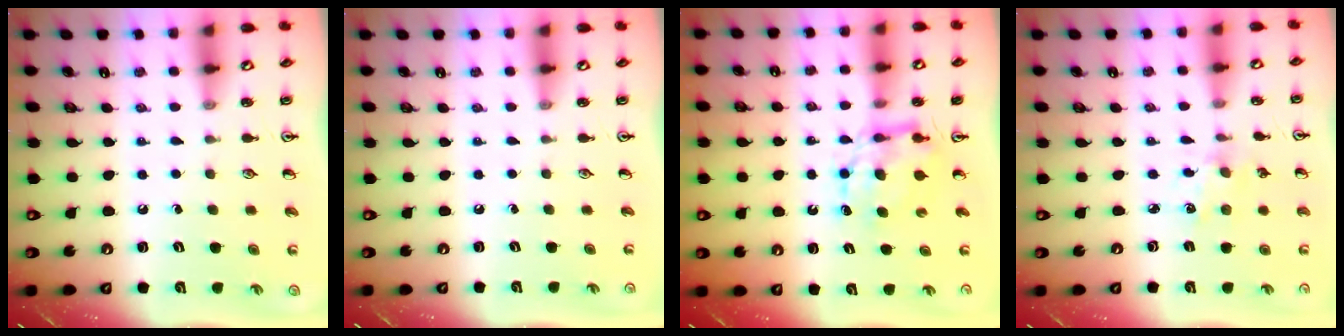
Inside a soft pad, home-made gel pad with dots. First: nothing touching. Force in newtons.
{"total": 0.0}
{"total": 6.9, "press": 6.9, "slide": 0.3}
{"total": 2.5, "press": 2.4, "slide": 0.4}